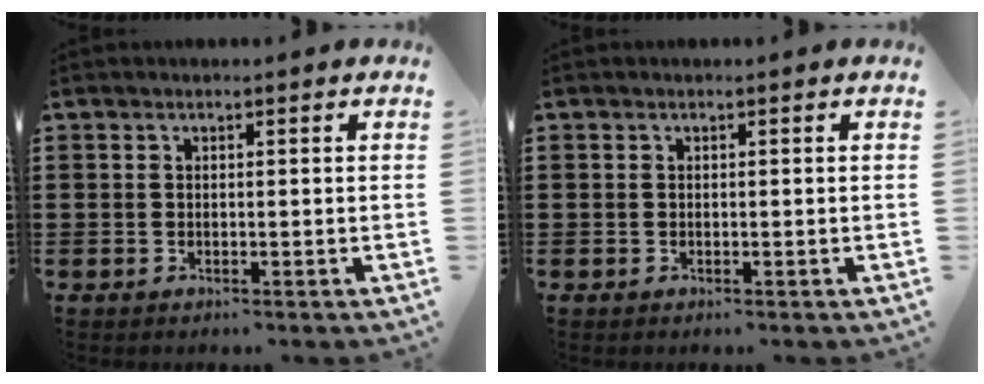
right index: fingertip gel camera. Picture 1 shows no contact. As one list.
[{"total": 0.0}]